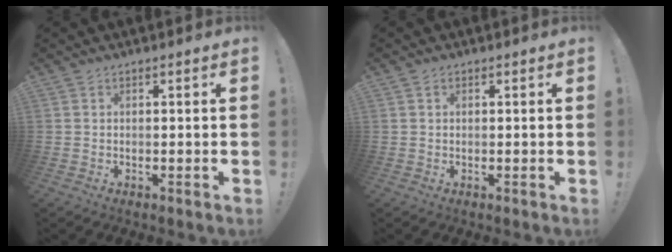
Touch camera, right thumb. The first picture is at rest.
{"total": 0.6, "force": [0.3, 0.5, 0.2], "torque": [0.003, 0.000, 0.004]}